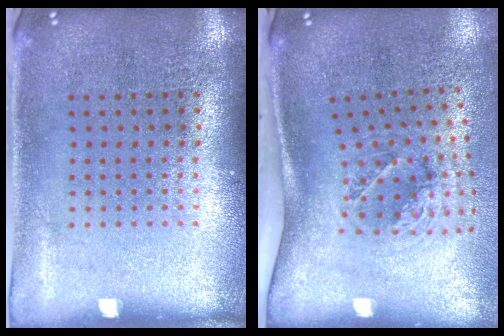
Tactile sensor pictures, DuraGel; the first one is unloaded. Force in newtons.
{"total": 1.8, "press": 1.3, "slide": 1.3}